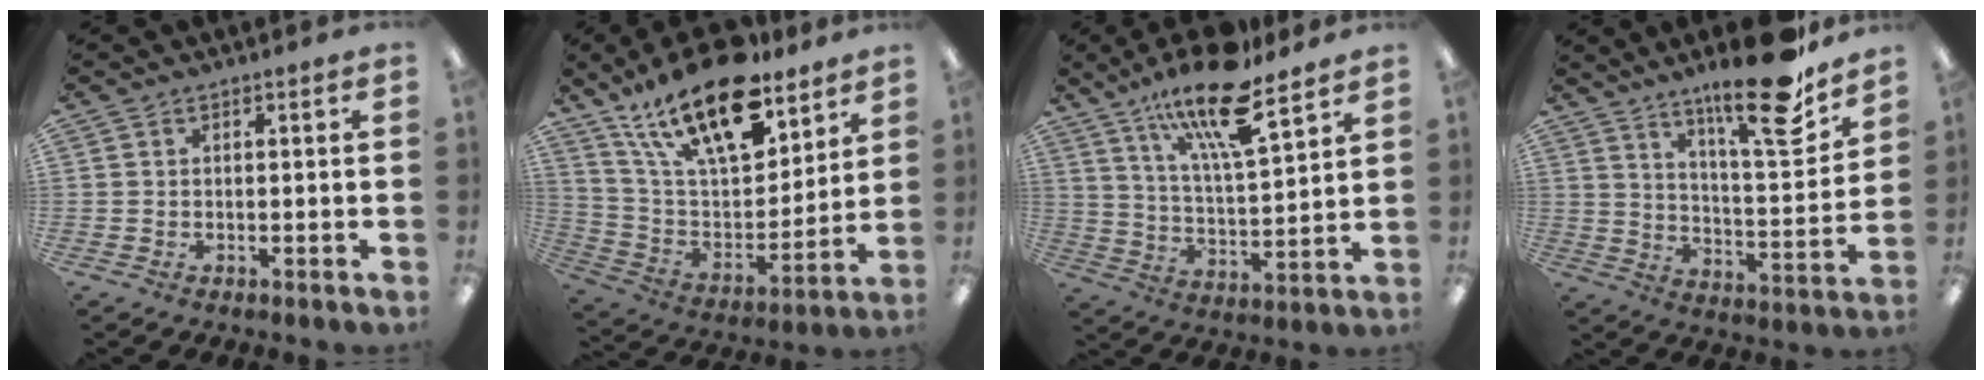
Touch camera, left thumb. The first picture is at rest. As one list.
[{"total": 22.5, "force": [15.5, 8.9, 13.7], "torque": [-0.271, -0.085, 0.268]}, {"total": 17.9, "force": [13.0, 4.3, 11.5], "torque": [-0.203, -0.069, 0.213]}, {"total": 19.0, "force": [14.3, 3.8, 11.9], "torque": [-0.187, -0.093, 0.227]}]